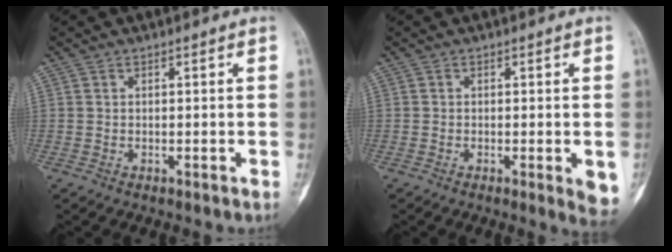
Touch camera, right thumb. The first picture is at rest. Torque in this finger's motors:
{"motor_torque": [1.03, 0.96, 0.80, -0.31, 0.14]}